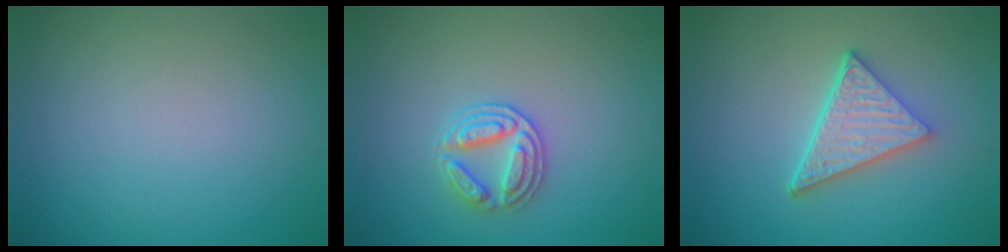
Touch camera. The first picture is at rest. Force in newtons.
{"total": 2.7, "press": 2.6, "slide": 0.7}
{"total": 4.9, "press": 3.5, "slide": 3.5}